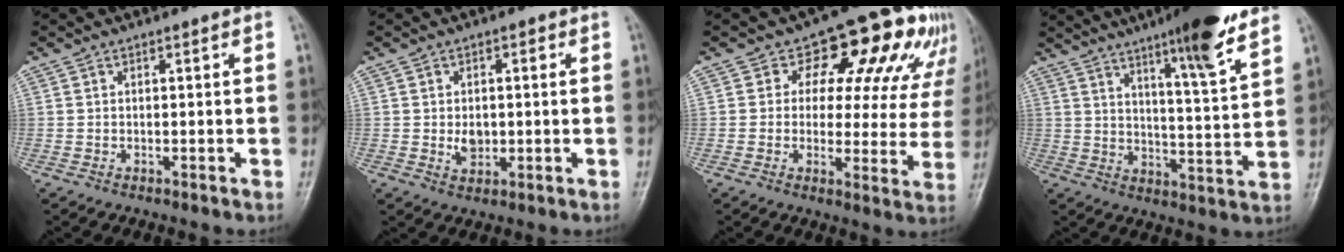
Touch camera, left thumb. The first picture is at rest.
{"total": 4.1, "force": [-0.1, 3.2, 2.6], "torque": [-0.022, -0.002, 0.000]}
{"total": 15.5, "force": [8.5, 9.2, 9.1], "torque": [-0.056, -0.026, 0.086]}
{"total": 15.1, "force": [10.2, 1.5, 11.0], "torque": [-0.153, -0.056, 0.155]}